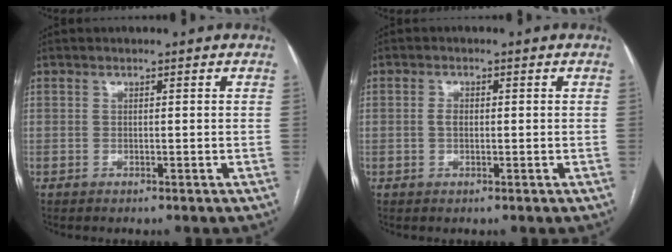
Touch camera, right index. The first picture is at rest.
{"total": 1.4, "force": [0.0, 0.8, 1.1], "torque": [-0.021, 0.003, -0.001]}